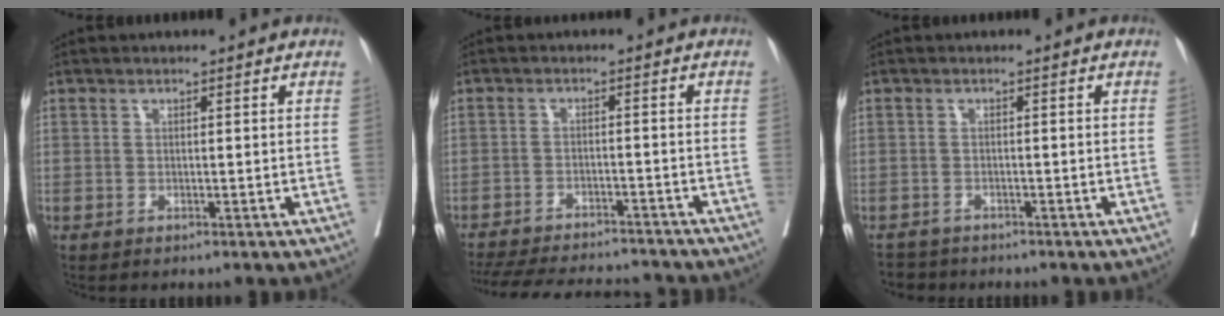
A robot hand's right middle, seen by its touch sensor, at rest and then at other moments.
{"total": 17.2, "force": [-15.7, 3.7, 6.0], "torque": [-0.142, -0.014, -0.219]}
{"total": 2.8, "force": [-2.5, 1.0, -0.5], "torque": [0.004, -0.003, -0.045]}